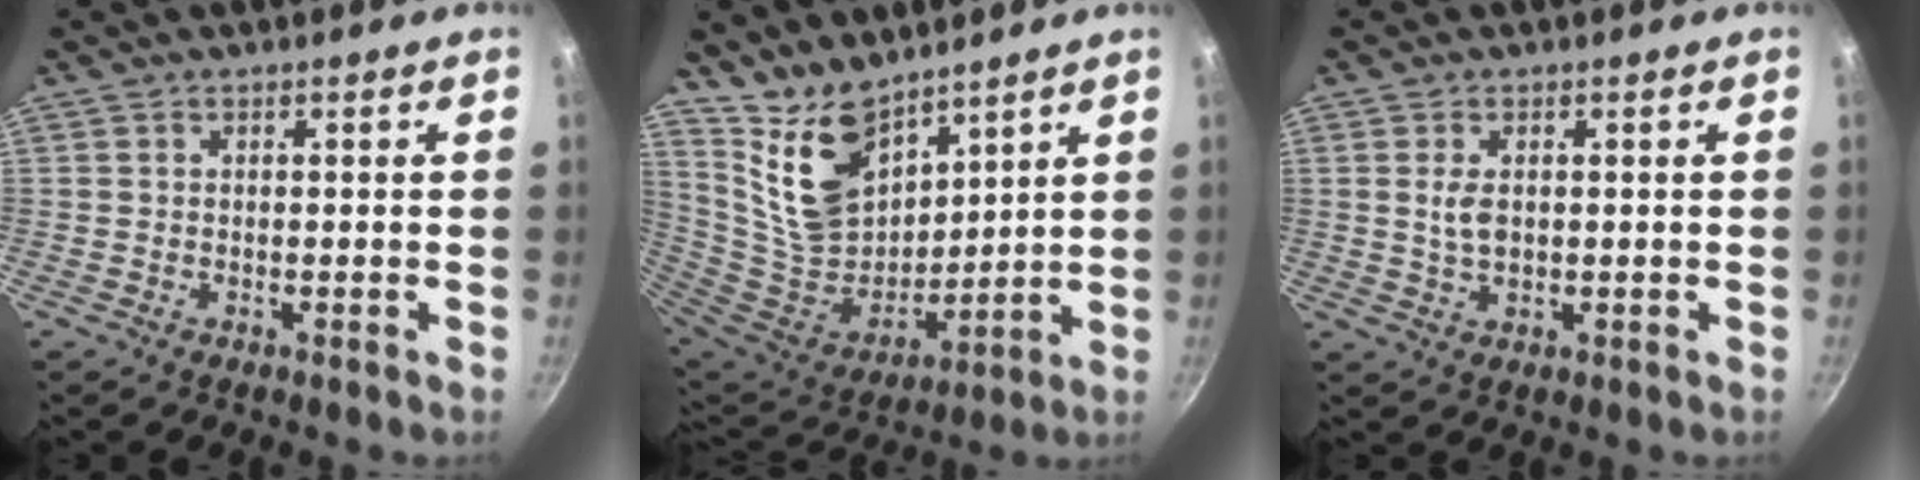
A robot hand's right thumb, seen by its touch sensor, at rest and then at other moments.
{"total": 15.5, "force": [11.0, 8.0, 7.4], "torque": [-0.113, -0.097, 0.224]}
{"total": 3.6, "force": [0.5, 2.0, 2.9], "torque": [-0.049, -0.004, 0.012]}